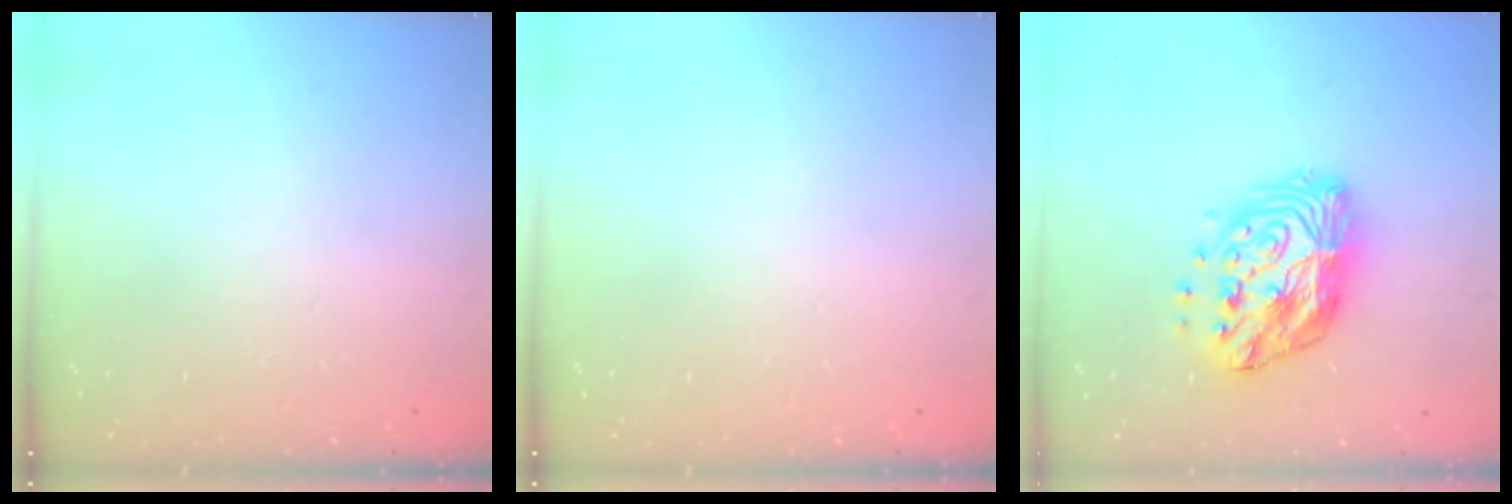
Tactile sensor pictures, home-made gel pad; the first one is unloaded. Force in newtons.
{"total": 0.0}
{"total": 15.8, "press": 15.7, "slide": 1.3}